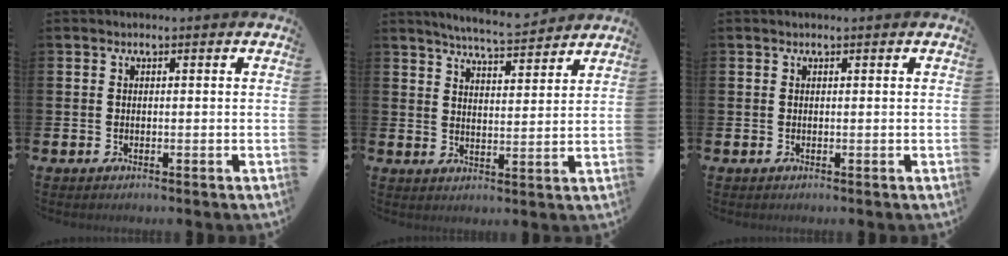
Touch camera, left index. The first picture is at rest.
{"total": 5.9, "force": [5.8, -0.1, 1.1], "torque": [-0.036, -0.033, 0.102]}
{"total": 0.0}